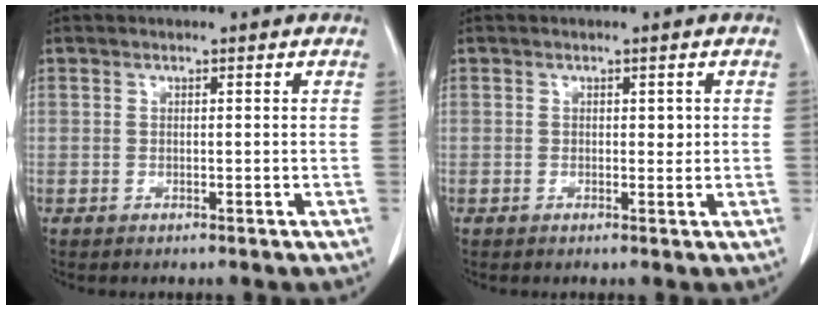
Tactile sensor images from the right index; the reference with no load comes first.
{"total": 1.1, "force": [0.3, 0.7, 0.8], "torque": [-0.006, 0.000, 0.004]}